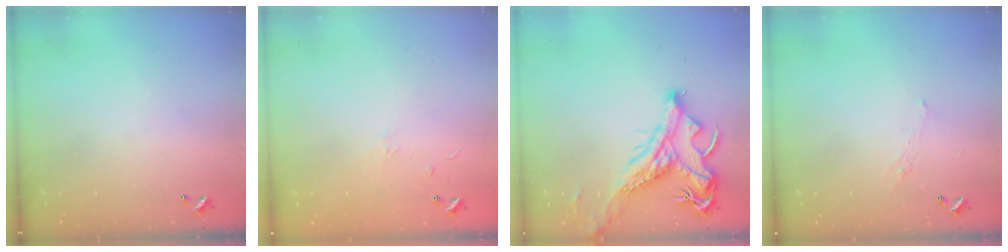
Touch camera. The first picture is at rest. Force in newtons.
{"total": 3.9, "press": 3.8, "slide": 0.8}
{"total": 3.7, "press": 3.4, "slide": 1.4}
{"total": 1.0, "press": 0.8, "slide": 0.6}